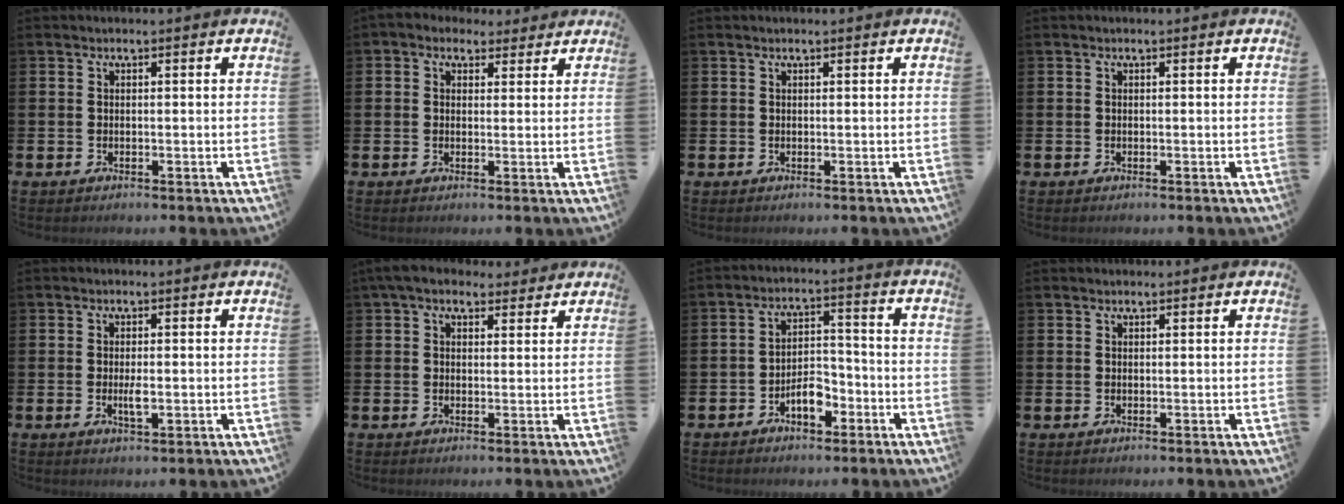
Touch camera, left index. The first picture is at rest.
{"total": 2.7, "force": [2.1, 1.8, 0.2], "torque": [-0.003, -0.003, 0.034]}
{"total": 0.0}
{"total": 0.0}
{"total": 2.0, "force": [-0.1, 0.5, 1.9], "torque": [-0.029, -0.004, -0.004]}
{"total": 5.0, "force": [4.2, 2.2, 1.6], "torque": [-0.029, -0.011, 0.074]}
{"total": 4.7, "force": [-2.7, 2.5, 2.9], "torque": [-0.043, 0.007, -0.055]}
{"total": 0.8, "force": [0.7, 0.2, 0.1], "torque": [0.002, 0.001, 0.013]}